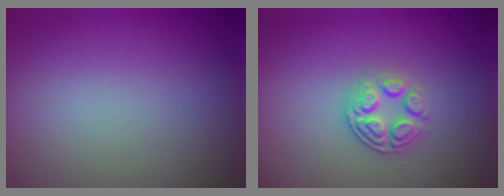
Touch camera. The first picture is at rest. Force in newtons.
{"total": 2.6, "press": 2.5, "slide": 0.9}